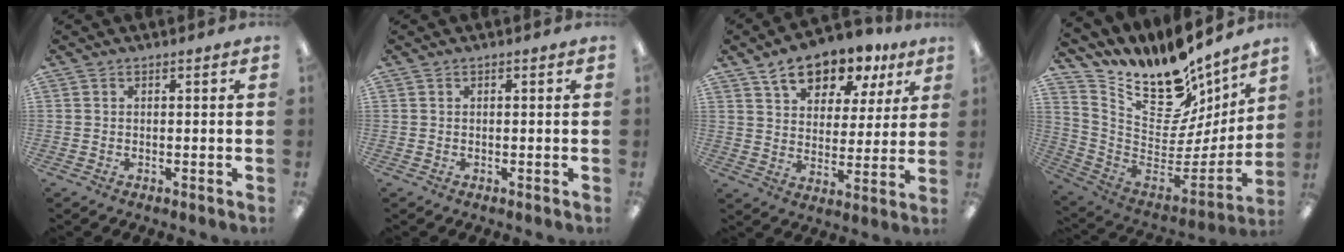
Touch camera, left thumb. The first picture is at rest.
{"total": 0.0}
{"total": 12.0, "force": [8.7, 6.7, 4.8], "torque": [-0.070, -0.048, 0.157]}
{"total": 16.3, "force": [12.6, 7.7, 6.9], "torque": [-0.104, -0.125, 0.218]}